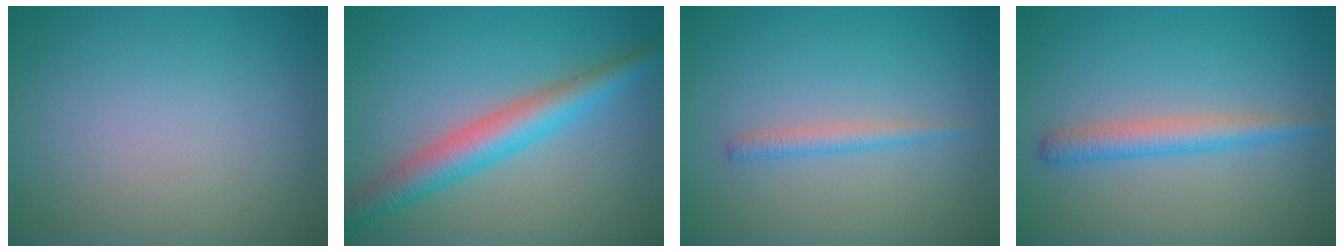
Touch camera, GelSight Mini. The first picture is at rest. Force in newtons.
{"total": 5.0, "press": 5.0, "slide": 0.1}
{"total": 1.5, "press": 1.5, "slide": 0.1}
{"total": 2.7, "press": 2.7, "slide": 0.1}